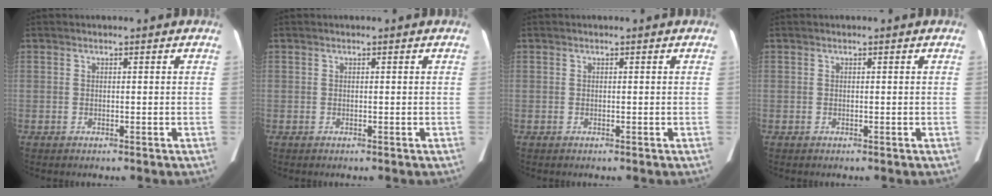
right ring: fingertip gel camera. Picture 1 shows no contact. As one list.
[{"total": 0.0}, {"total": 0.0}, {"total": 0.0}]